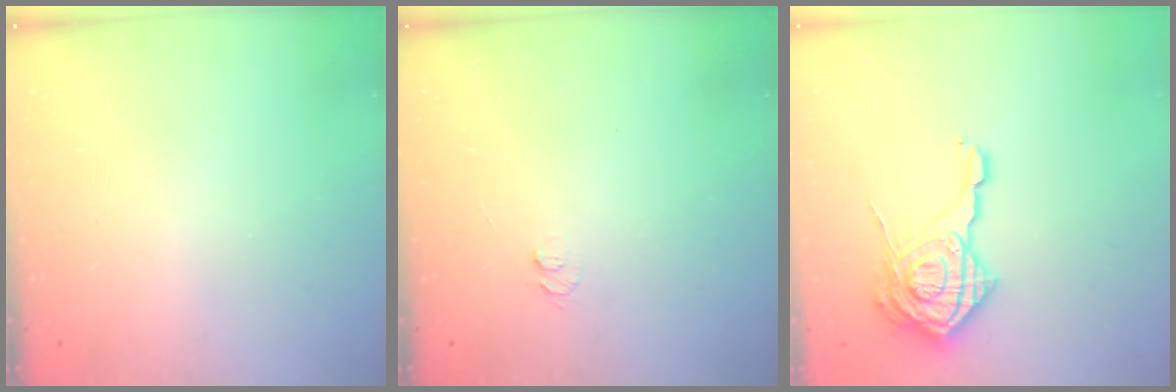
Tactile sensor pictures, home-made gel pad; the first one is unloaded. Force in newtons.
{"total": 4.2, "press": 4.1, "slide": 0.5}
{"total": 17.6, "press": 17.6, "slide": 1.2}